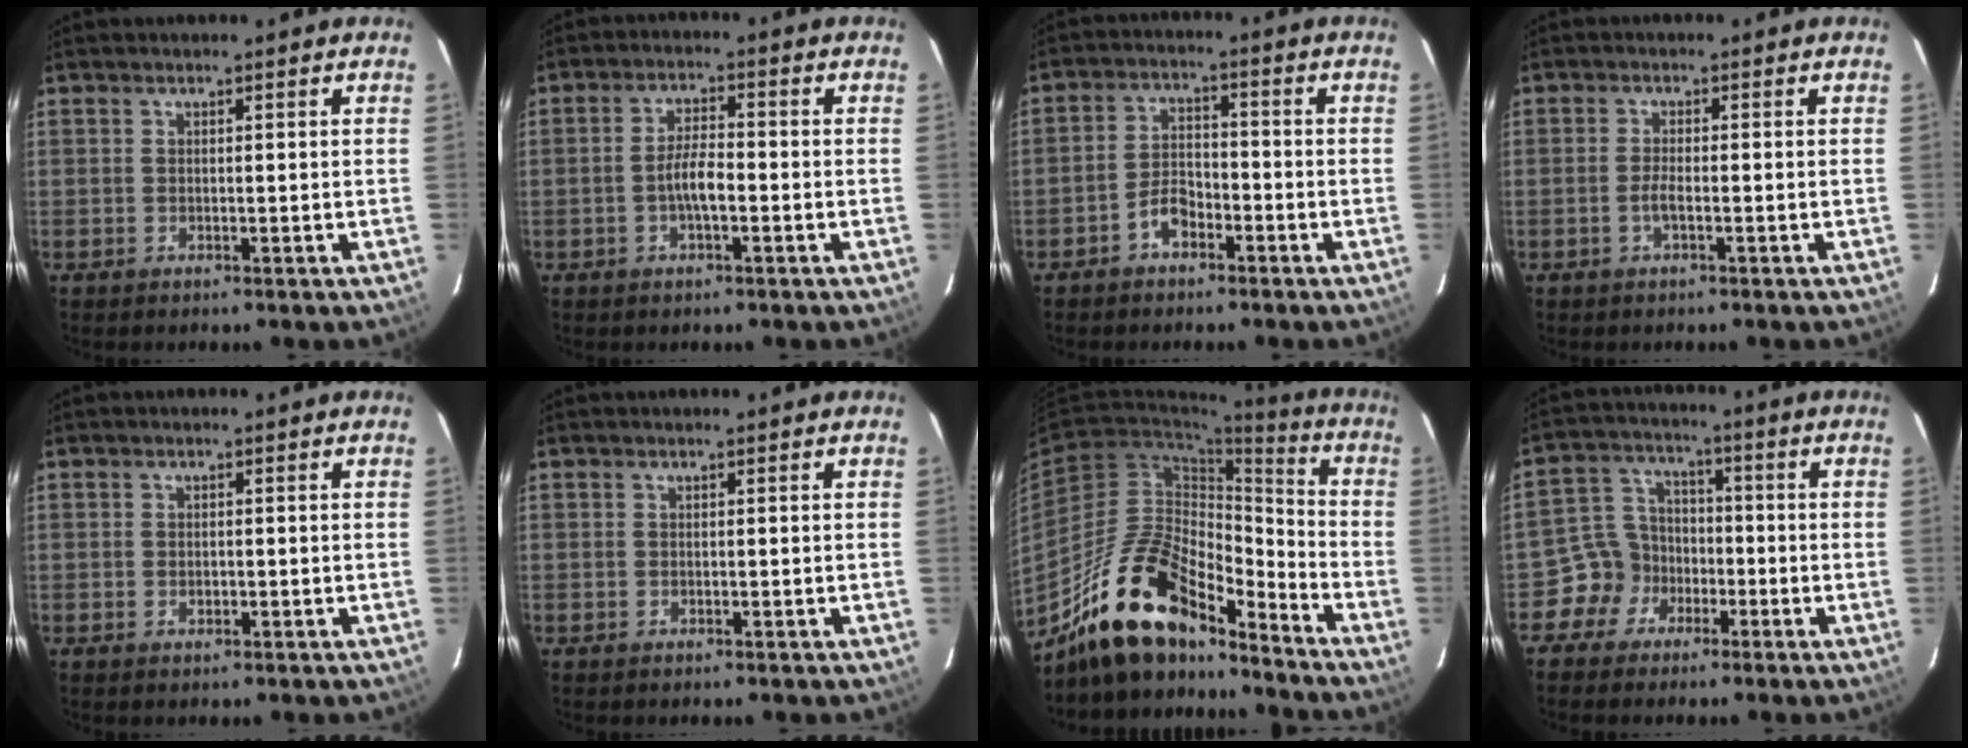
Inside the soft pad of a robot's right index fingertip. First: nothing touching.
{"total": 4.5, "force": [-1.5, 1.2, 4.1], "torque": [-0.080, 0.007, -0.027]}
{"total": 4.8, "force": [-3.1, 2.6, 2.5], "torque": [-0.052, 0.016, -0.054]}
{"total": 2.1, "force": [-0.9, 0.3, 1.9], "torque": [-0.039, 0.000, -0.019]}
{"total": 1.2, "force": [-0.3, 1.0, 0.7], "torque": [-0.010, 0.002, -0.005]}
{"total": 0.0}
{"total": 19.1, "force": [-15.3, 6.6, 9.3], "torque": [-0.173, 0.018, -0.273]}
{"total": 7.1, "force": [-3.8, 6.0, 0.7], "torque": [-0.020, 0.034, -0.075]}